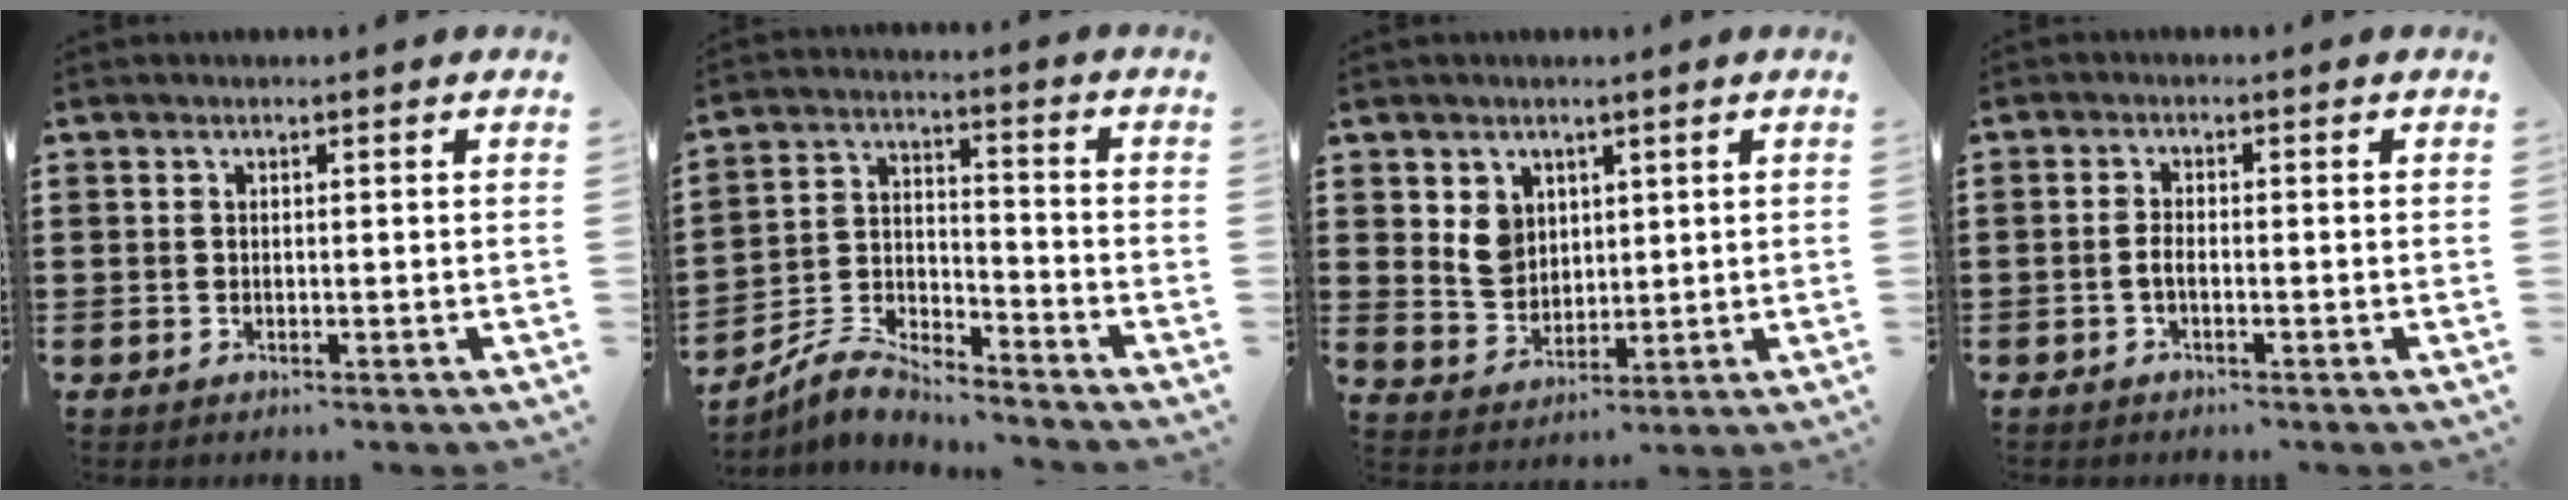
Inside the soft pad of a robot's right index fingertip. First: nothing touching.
{"total": 5.4, "force": [-5.1, 1.2, 1.1], "torque": [-0.043, 0.003, -0.108]}
{"total": 5.3, "force": [2.1, 4.4, 2.0], "torque": [-0.048, 0.010, 0.040]}
{"total": 1.5, "force": [-0.8, 0.4, 1.2], "torque": [-0.031, -0.003, -0.017]}